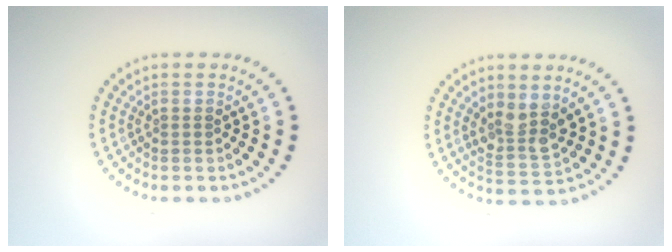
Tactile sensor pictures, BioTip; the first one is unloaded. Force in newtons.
{"total": 3.3, "press": 3.0, "slide": 1.2}